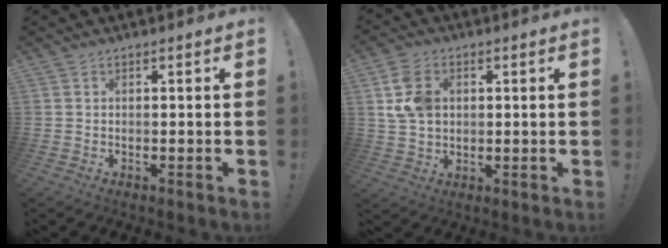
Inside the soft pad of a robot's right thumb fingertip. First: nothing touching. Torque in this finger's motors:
{"motor_torque": [0.25, 0.25, 0.66, -0.01, 0.09]}